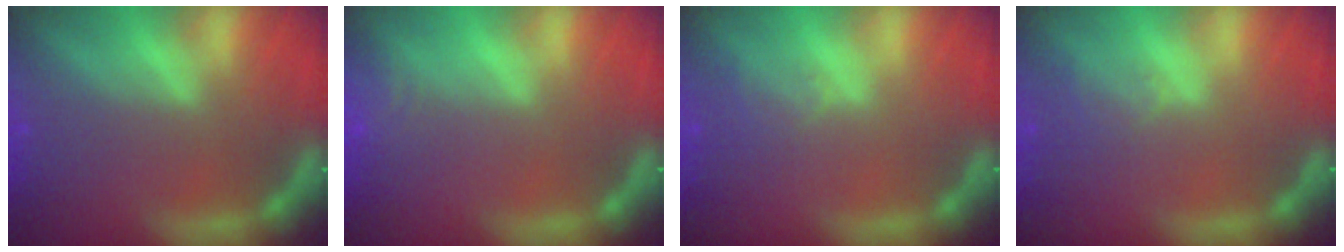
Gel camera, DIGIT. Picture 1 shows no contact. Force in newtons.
{"total": 2.4}
{"total": 1.5}
{"total": 1.5}